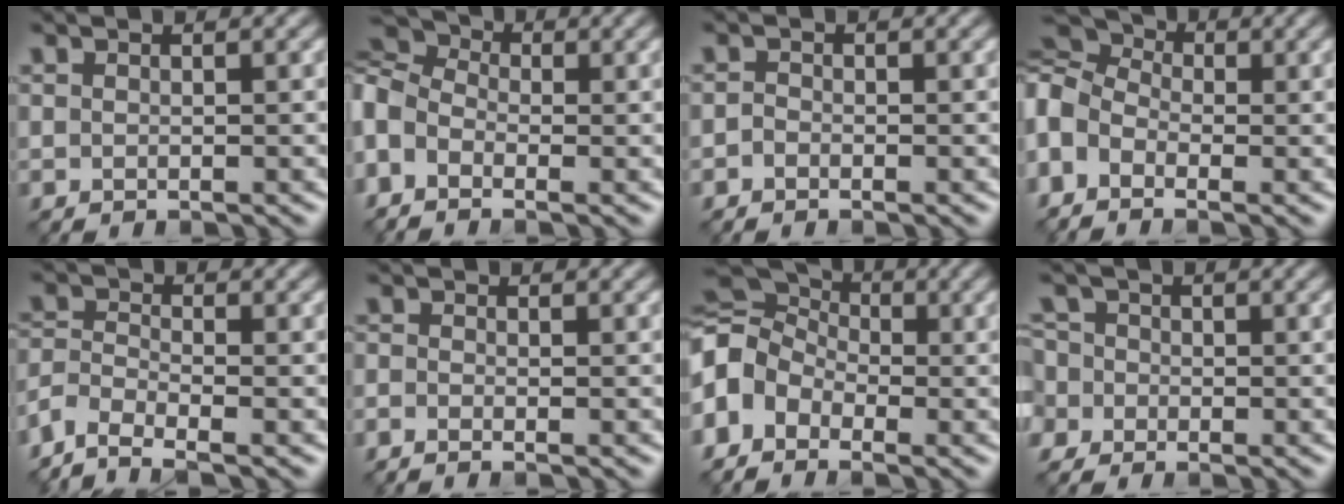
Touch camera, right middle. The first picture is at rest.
{"total": 7.2, "force": [-1.5, 5.1, 4.8], "torque": [-0.129, 0.010, -0.032]}
{"total": 0.9, "force": [-0.8, 0.4, -0.1], "torque": [0.007, -0.001, -0.020]}
{"total": 8.5, "force": [-1.1, 6.3, 5.6], "torque": [-0.136, 0.013, -0.026]}
{"total": 3.6, "force": [-3.1, 1.1, 1.4], "torque": [-0.033, -0.002, -0.078]}
{"total": 1.3, "force": [-1.2, 0.1, 0.5], "torque": [-0.012, -0.007, -0.027]}
{"total": 10.6, "force": [-1.8, 8.5, 6.0], "torque": [-0.139, 0.019, -0.067]}
{"total": 5.2, "force": [-0.9, 4.5, 2.5], "torque": [-0.047, 0.024, -0.050]}